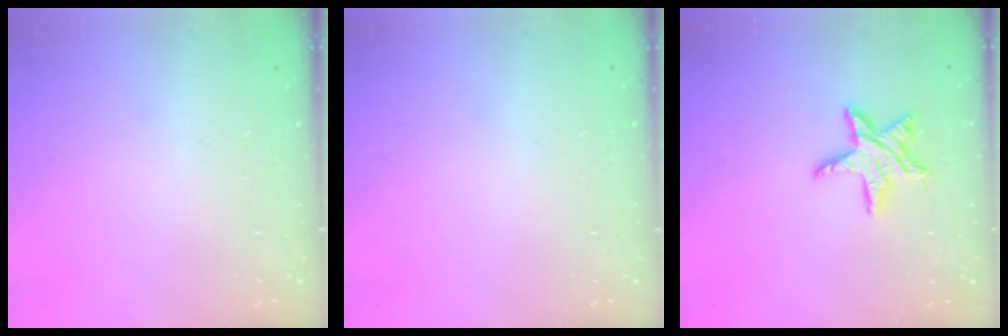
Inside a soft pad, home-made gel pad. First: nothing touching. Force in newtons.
{"total": 0.0}
{"total": 9.8, "press": 9.8, "slide": 0.6}